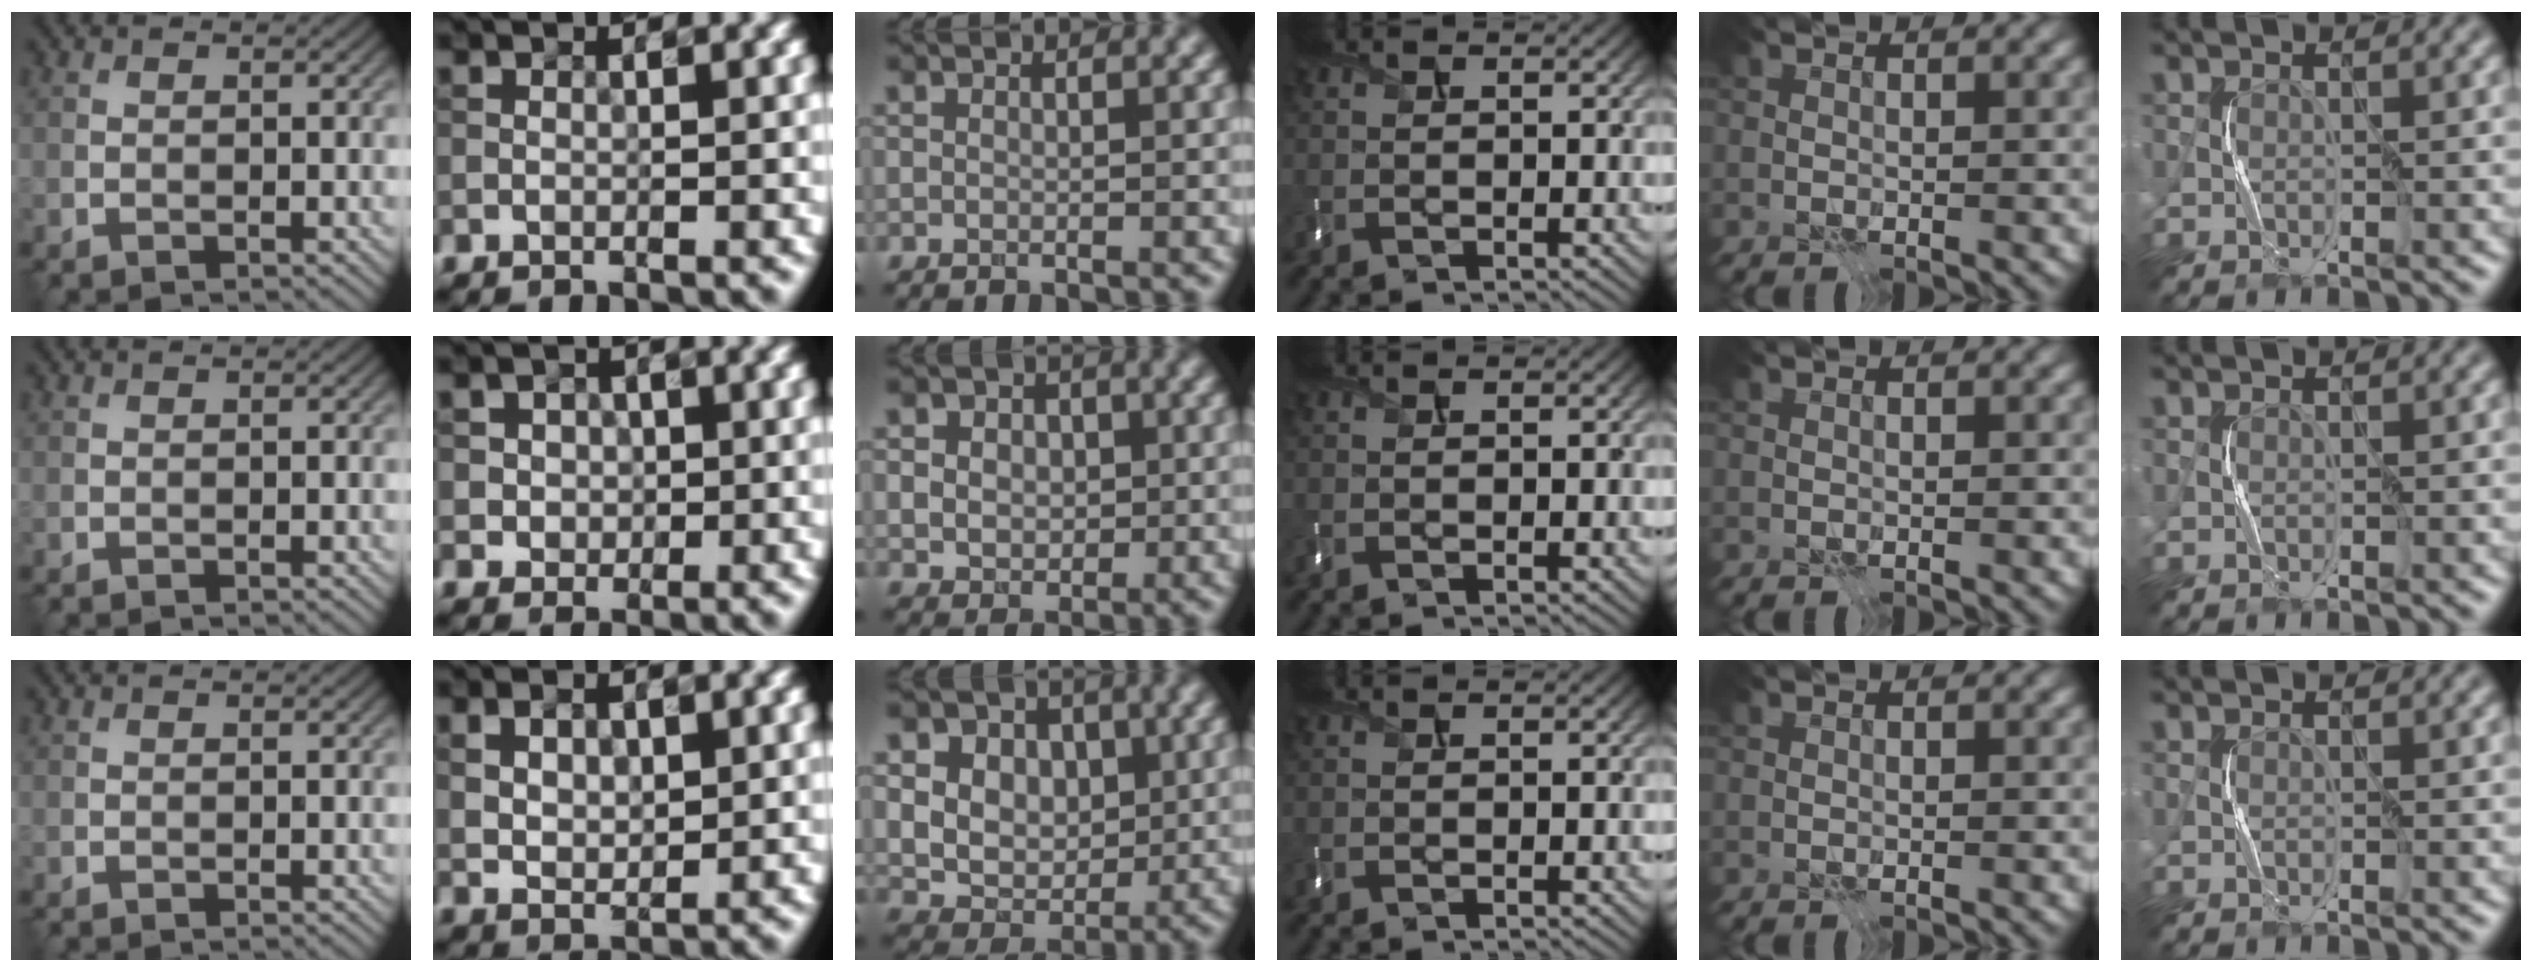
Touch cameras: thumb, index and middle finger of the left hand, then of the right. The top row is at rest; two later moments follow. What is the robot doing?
{"motion": "press", "object": "memory foam"}